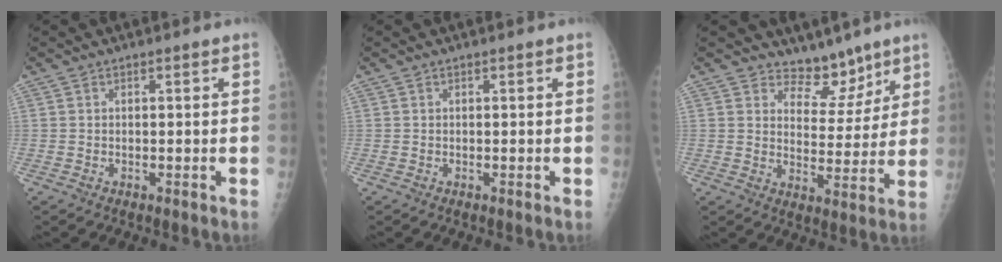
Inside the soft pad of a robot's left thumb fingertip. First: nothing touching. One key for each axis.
{"total": 0.0}
{"total": 7.8, "fx": 6.6, "fy": 4.1, "fz": 1.1, "tx": 0.023, "ty": -0.054, "tz": 0.108}